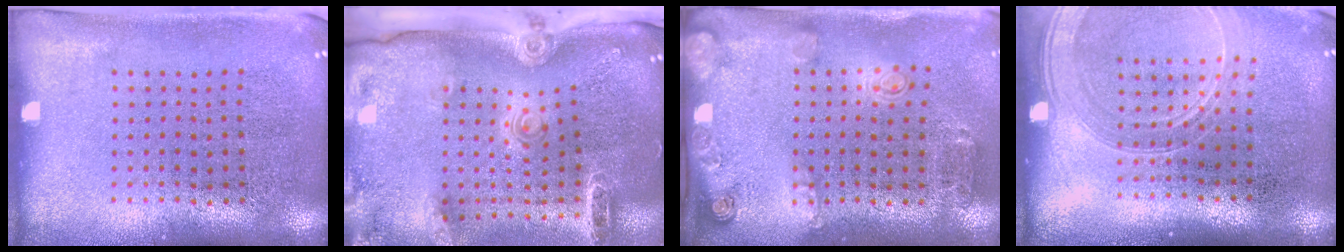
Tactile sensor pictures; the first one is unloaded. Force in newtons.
{"total": 2.8, "press": 2.1, "slide": 1.9}
{"total": 2.0, "press": 1.2, "slide": 1.6}
{"total": 1.6, "press": 1.5, "slide": 0.7}